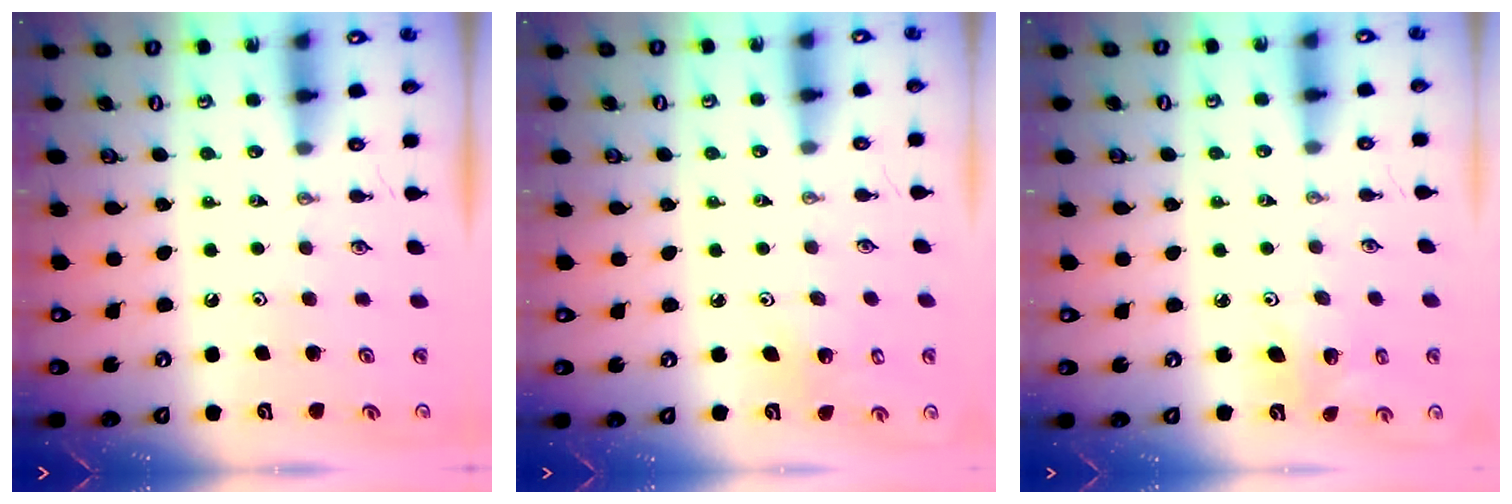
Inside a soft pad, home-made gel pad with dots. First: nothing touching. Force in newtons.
{"total": 1.9, "press": 1.9, "slide": 0.1}
{"total": 3.5, "press": 3.5, "slide": 0.2}